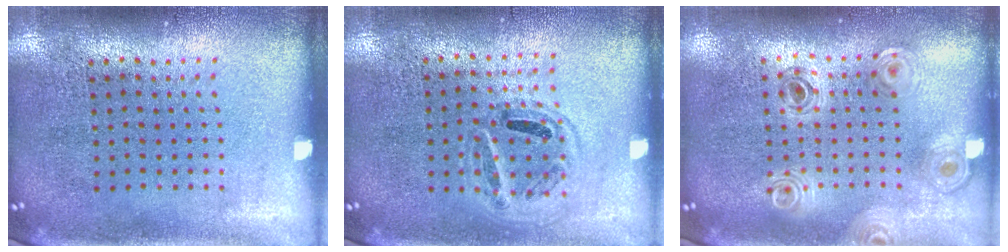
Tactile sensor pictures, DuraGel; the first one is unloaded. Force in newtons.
{"total": 1.0, "press": 0.9, "slide": 0.3}
{"total": 0.7, "press": 0.7, "slide": 0.2}